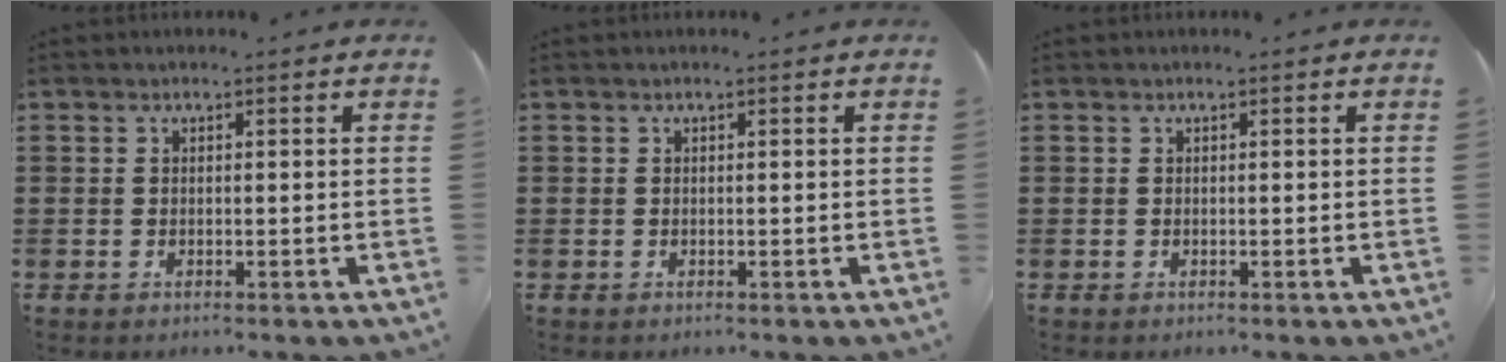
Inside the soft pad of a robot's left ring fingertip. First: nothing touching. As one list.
[{"total": 0.0}, {"total": 0.0}]